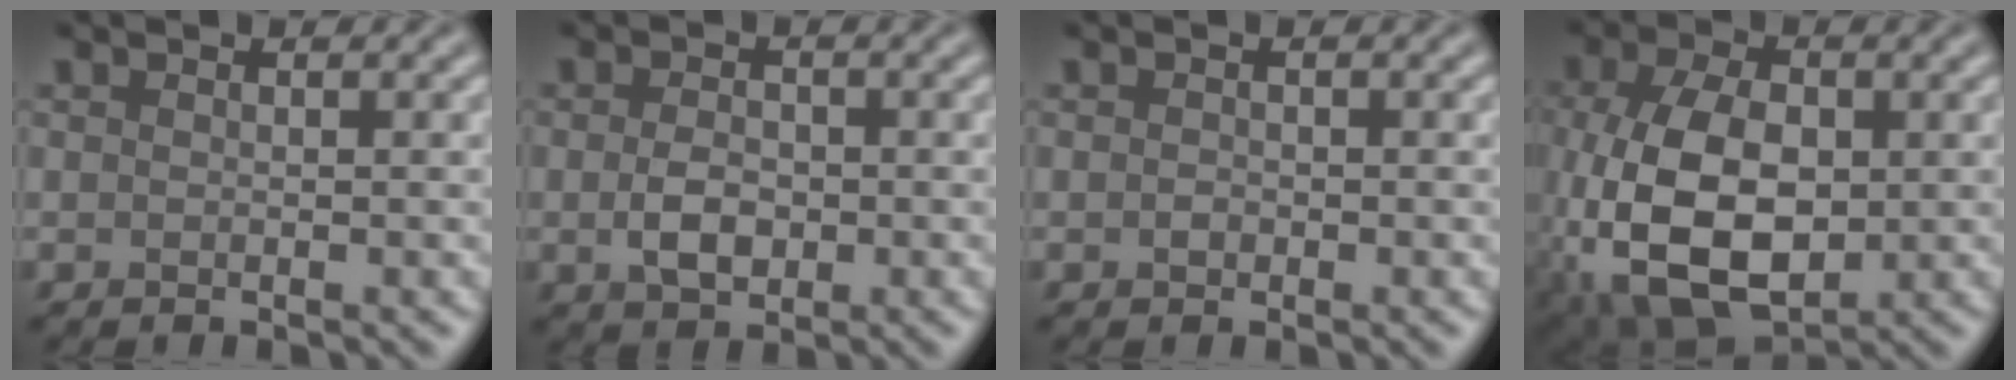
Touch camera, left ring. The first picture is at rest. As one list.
[{"total": 2.8, "force": [-0.5, 1.9, 2.1], "torque": [-0.040, -0.003, -0.010]}, {"total": 0.6, "force": [-0.2, 0.4, 0.3], "torque": [-0.004, -0.002, -0.004]}, {"total": 11.1, "force": [-2.2, 6.5, 8.6], "torque": [-0.203, -0.011, -0.043]}]